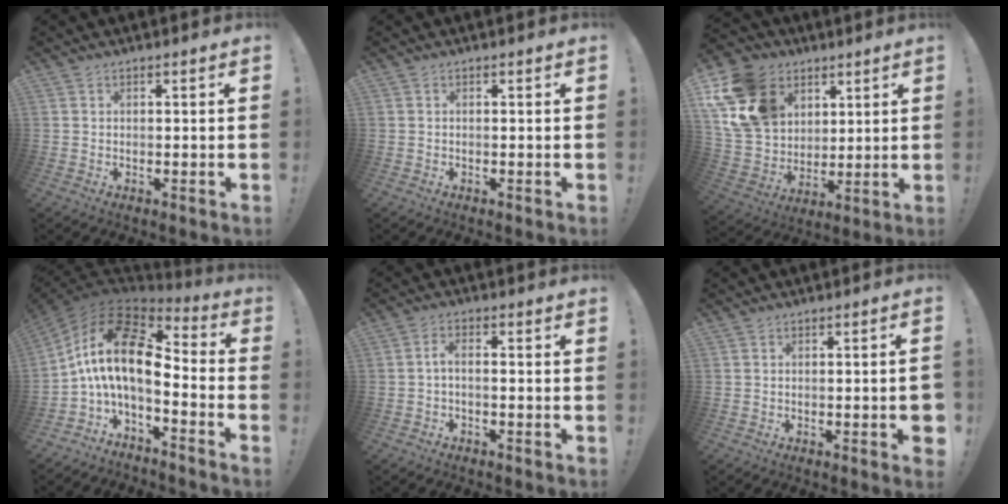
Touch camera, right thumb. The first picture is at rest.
{"total": 0.0}
{"total": 18.8, "force": [8.2, 14.5, 8.7], "torque": [-0.167, -0.037, 0.171]}
{"total": 15.7, "force": [2.7, 6.9, 13.8], "torque": [-0.263, -0.024, 0.042]}
{"total": 2.8, "force": [-1.1, 0.6, 2.5], "torque": [-0.051, 0.000, -0.023]}
{"total": 3.3, "force": [-0.9, 0.2, 3.2], "torque": [-0.046, -0.005, -0.013]}